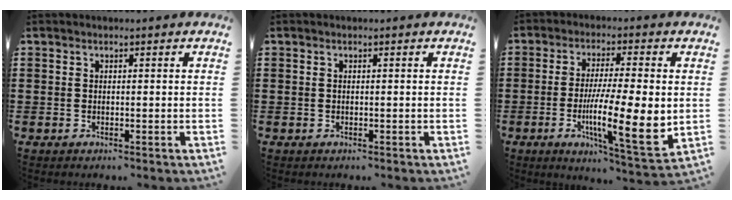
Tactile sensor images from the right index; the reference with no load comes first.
{"total": 0.0}
{"total": 12.6, "force": [-1.7, 2.2, 12.3], "torque": [-0.212, -0.021, -0.031]}